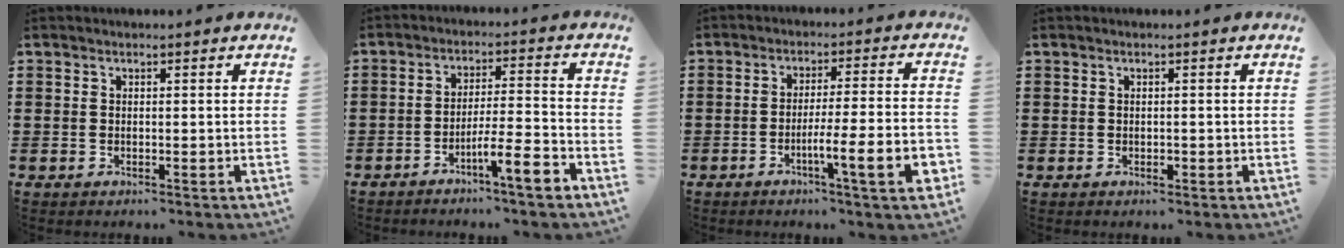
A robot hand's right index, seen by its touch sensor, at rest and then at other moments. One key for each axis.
{"total": 6.7, "fx": -4.4, "fy": 0.3, "fz": 5.0, "tx": -0.081, "ty": -0.003, "tz": -0.076}
{"total": 8.8, "fx": -3.6, "fy": 0.6, "fz": 8.0, "tx": -0.138, "ty": -0.008, "tz": -0.064}
{"total": 0.8, "fx": -0.3, "fy": 0.4, "fz": 0.6, "tx": -0.012, "ty": -0.002, "tz": -0.004}